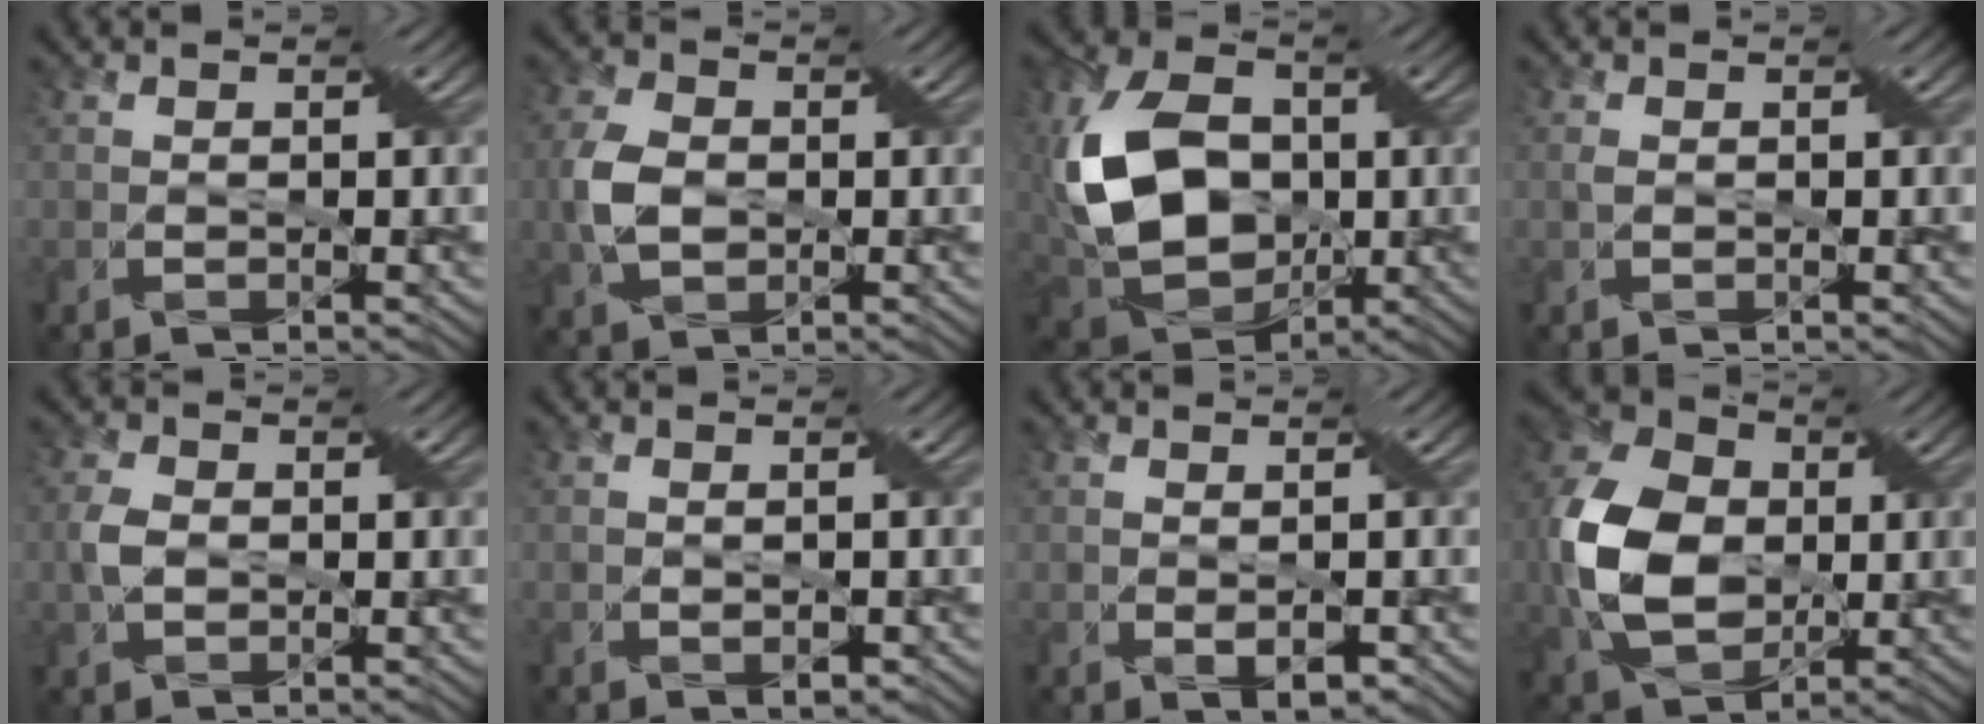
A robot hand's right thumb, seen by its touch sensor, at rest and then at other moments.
{"total": 5.6, "force": [-1.0, 3.7, 4.1], "torque": [-0.119, -0.005, -0.021]}
{"total": 14.9, "force": [0.2, 10.4, 10.6], "torque": [-0.268, -0.007, 0.001]}
{"total": 0.7, "force": [-0.2, 0.0, 0.6], "torque": [-0.026, -0.003, -0.004]}
{"total": 3.0, "force": [-0.7, 1.7, 2.4], "torque": [-0.073, -0.003, -0.012]}
{"total": 1.1, "force": [-0.3, 0.5, 1.0], "torque": [-0.020, -0.008, 0.002]}
{"total": 2.4, "force": [-0.2, 1.0, 2.1], "torque": [-0.044, -0.011, 0.003]}
{"total": 11.5, "force": [-0.8, 8.3, 8.0], "torque": [-0.214, 0.007, -0.015]}